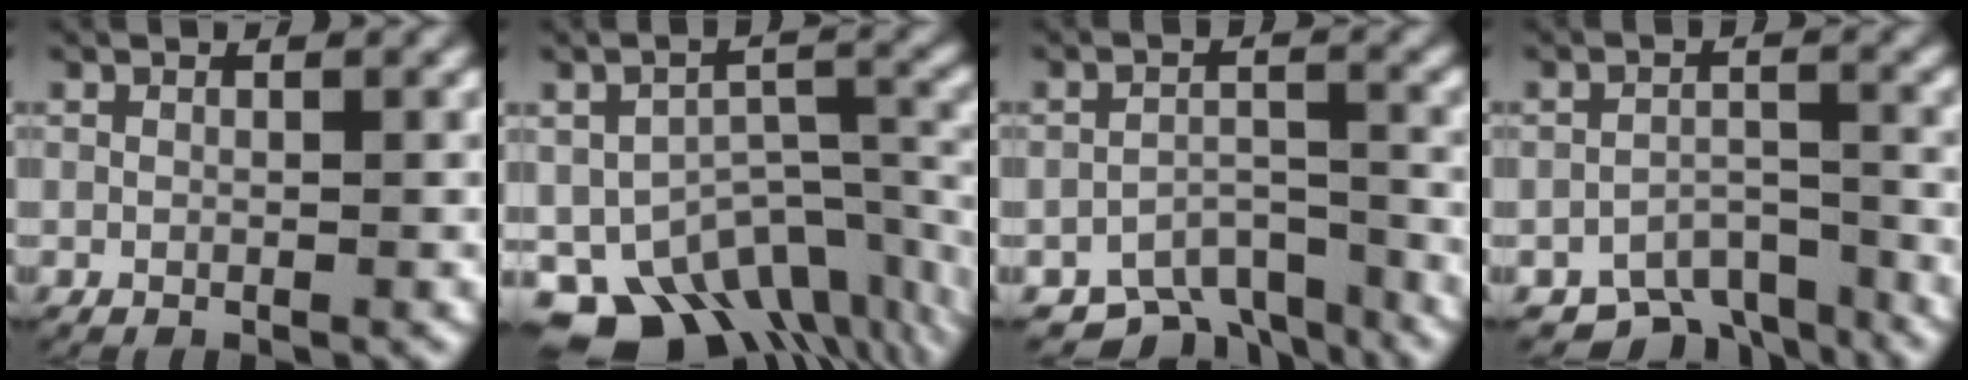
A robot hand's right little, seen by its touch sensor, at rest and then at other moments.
{"total": 12.7, "force": [-7.4, 8.2, 6.3], "torque": [-0.095, -0.023, -0.115]}
{"total": 6.2, "force": [-4.9, 3.2, 2.2], "torque": [-0.030, -0.010, -0.084]}
{"total": 5.7, "force": [-4.6, 2.7, 1.9], "torque": [-0.019, -0.009, -0.080]}